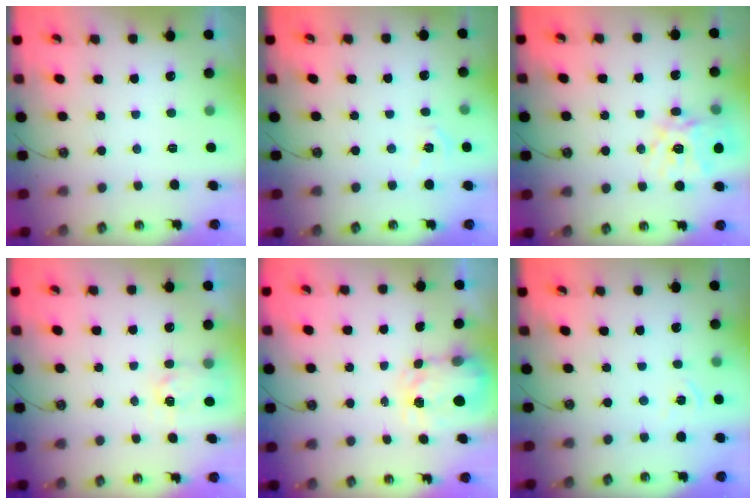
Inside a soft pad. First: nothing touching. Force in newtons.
{"total": 3.1, "press": 3.0, "slide": 0.3}
{"total": 17.0, "press": 16.8, "slide": 2.4}
{"total": 3.5, "press": 3.4, "slide": 0.5}
{"total": 3.9, "press": 3.8, "slide": 0.6}
{"total": 4.7, "press": 4.7, "slide": 0.5}